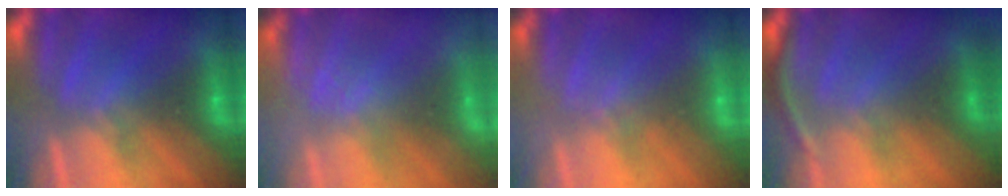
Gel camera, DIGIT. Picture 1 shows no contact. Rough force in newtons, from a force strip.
{"total": 2.3}
{"total": 1.7}
{"total": 3.1}